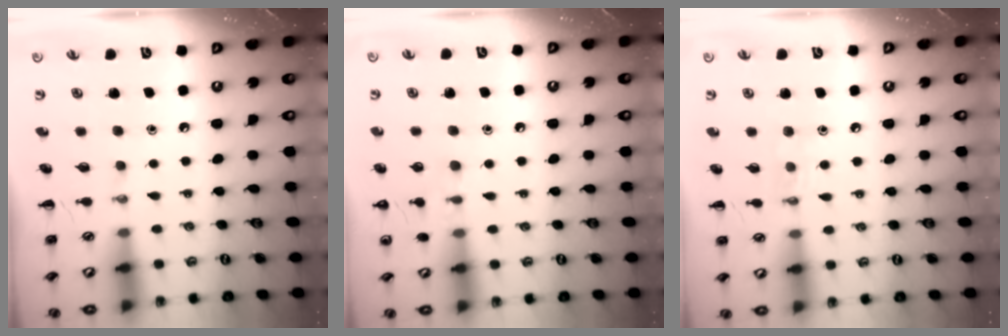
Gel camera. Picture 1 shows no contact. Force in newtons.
{"total": 7.1, "press": 6.8, "slide": 2.2}
{"total": 4.8, "press": 4.6, "slide": 1.3}